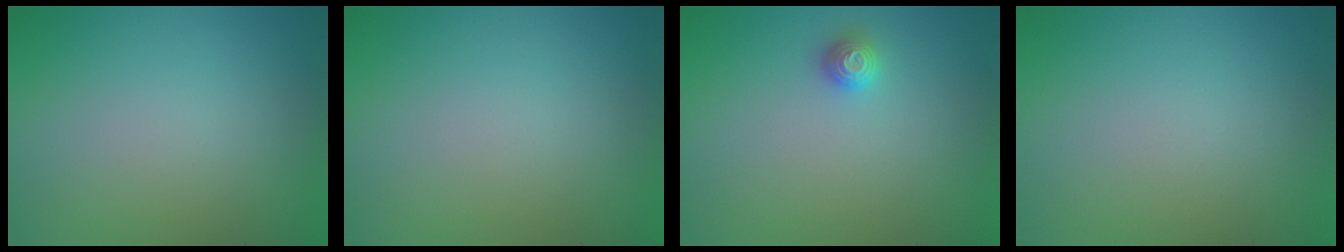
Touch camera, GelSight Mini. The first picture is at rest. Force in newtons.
{"total": 0.0}
{"total": 1.2, "press": 1.1, "slide": 0.2}
{"total": 0.0}